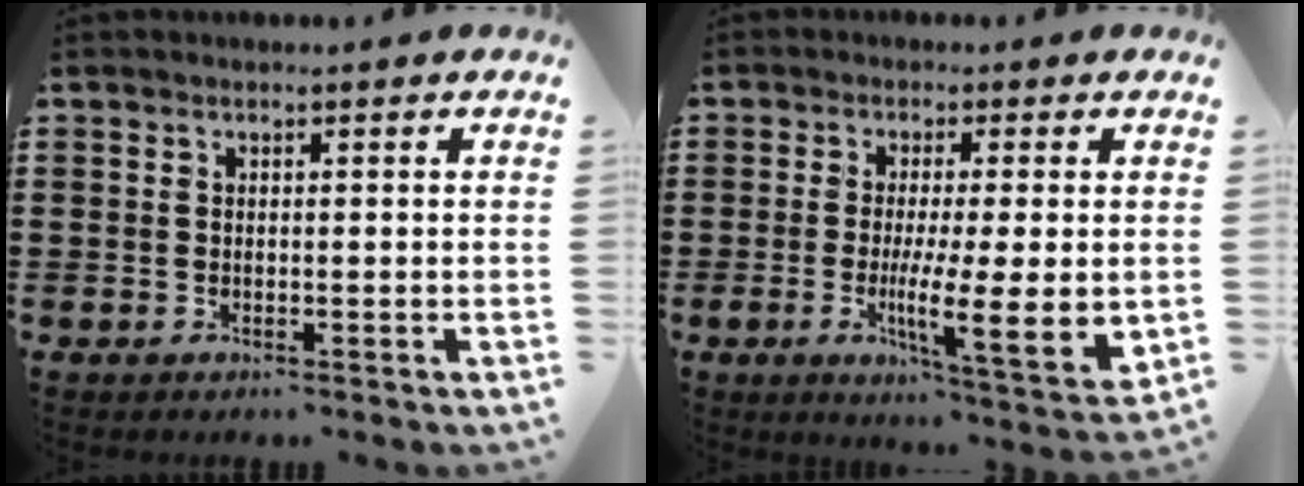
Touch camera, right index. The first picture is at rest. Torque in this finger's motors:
{"motor_torque": [1.60, -0.54, 0.37, 0.21]}